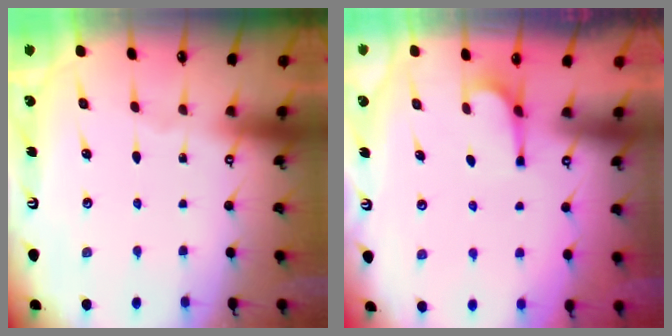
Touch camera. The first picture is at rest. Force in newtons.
{"total": 3.0, "press": 2.9, "slide": 0.7}